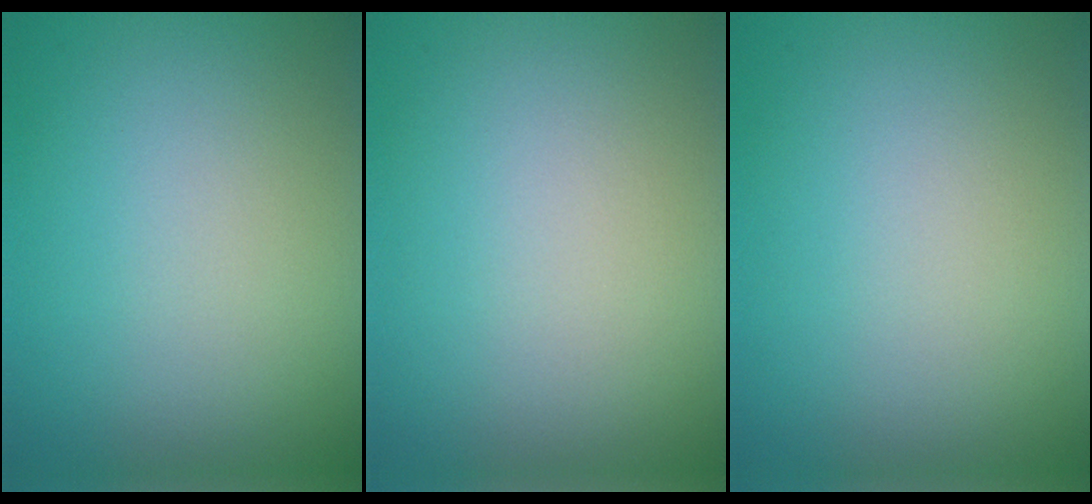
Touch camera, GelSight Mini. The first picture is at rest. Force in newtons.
{"total": 0.0}
{"total": 0.0}